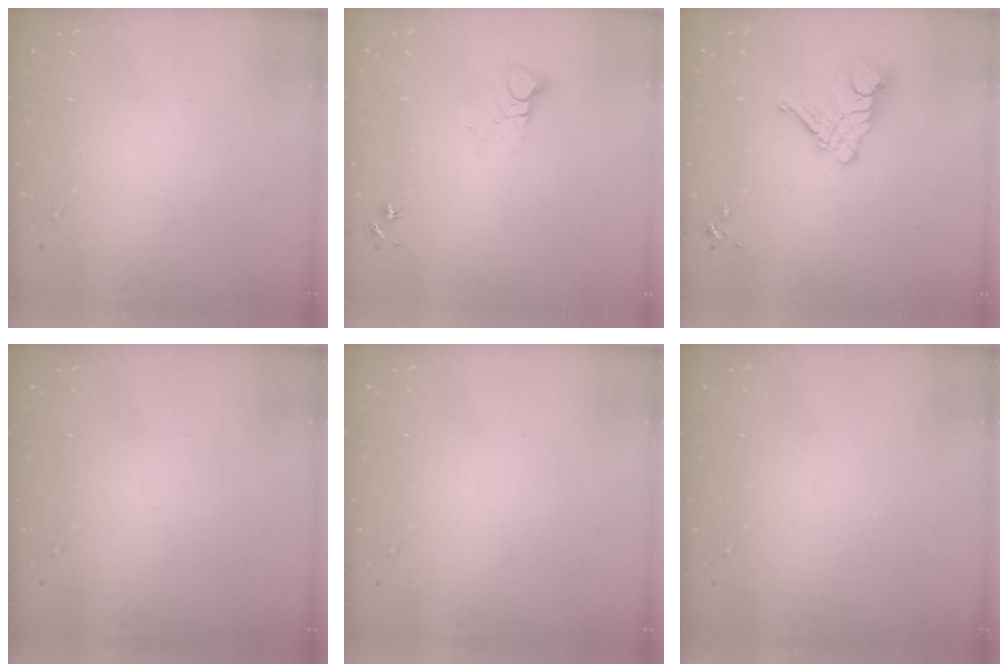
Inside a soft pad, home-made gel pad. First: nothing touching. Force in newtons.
{"total": 6.3, "press": 6.3, "slide": 0.1}
{"total": 11.6, "press": 11.5, "slide": 1.1}
{"total": 0.0}
{"total": 0.0}
{"total": 0.0}